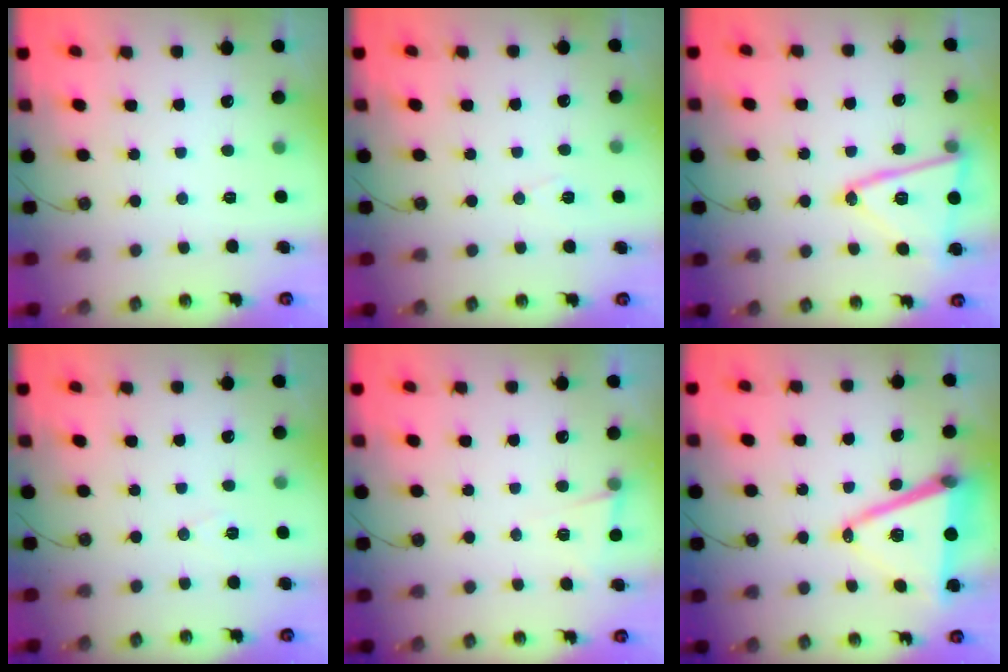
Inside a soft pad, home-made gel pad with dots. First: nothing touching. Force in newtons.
{"total": 6.3, "press": 4.2, "slide": 4.6}
{"total": 16.3, "press": 16.3, "slide": 1.0}
{"total": 6.1, "press": 4.3, "slide": 4.4}
{"total": 3.5, "press": 3.3, "slide": 1.1}
{"total": 15.5, "press": 14.9, "slide": 4.0}